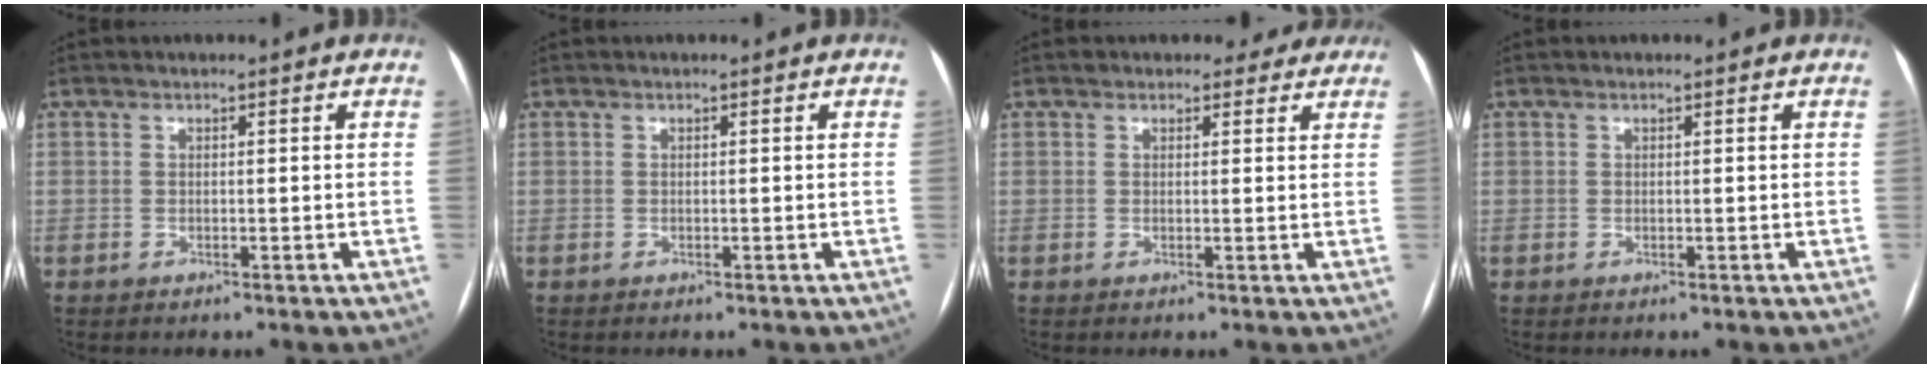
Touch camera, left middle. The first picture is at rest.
{"total": 0.0}
{"total": 3.8, "force": [3.2, 2.1, 0.5], "torque": [0.008, 0.007, 0.028]}
{"total": 0.0}